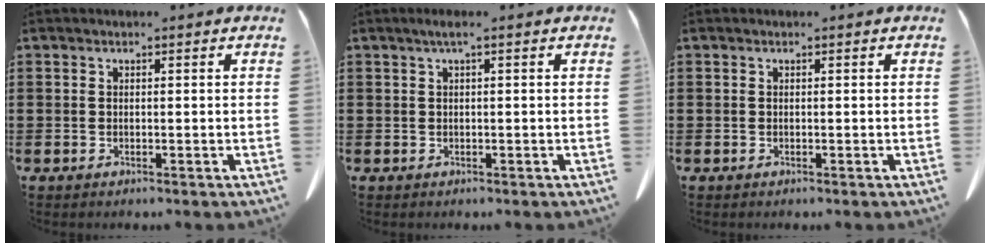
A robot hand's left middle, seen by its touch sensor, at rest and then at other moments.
{"total": 1.3, "force": [0.2, 0.0, 1.3], "torque": [-0.022, -0.002, 0.005]}
{"total": 0.0}